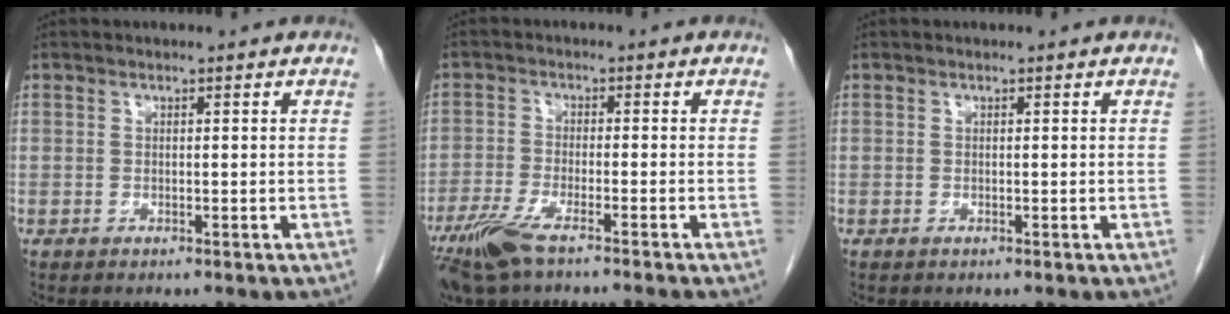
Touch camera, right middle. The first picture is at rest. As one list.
[{"total": 7.8, "force": [-5.8, 0.2, 5.1], "torque": [-0.096, -0.019, -0.105]}, {"total": 0.0}]